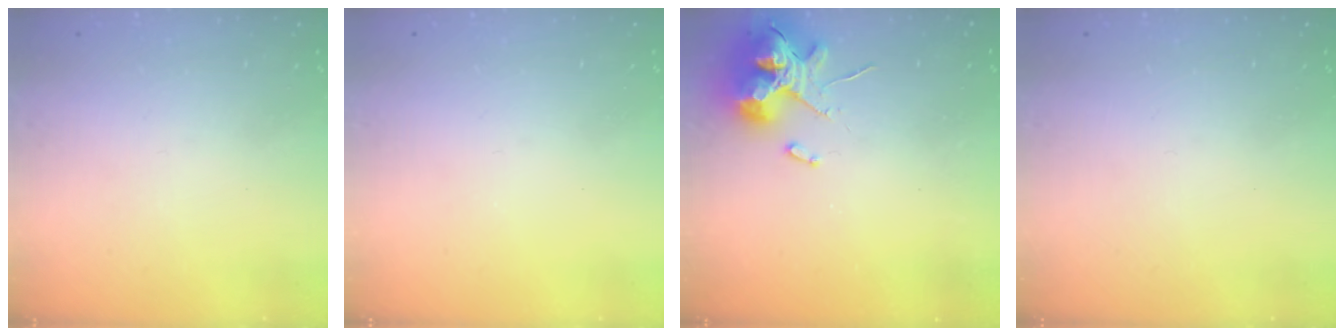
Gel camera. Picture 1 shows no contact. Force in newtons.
{"total": 0.0}
{"total": 11.5, "press": 11.4, "slide": 1.3}
{"total": 0.0}